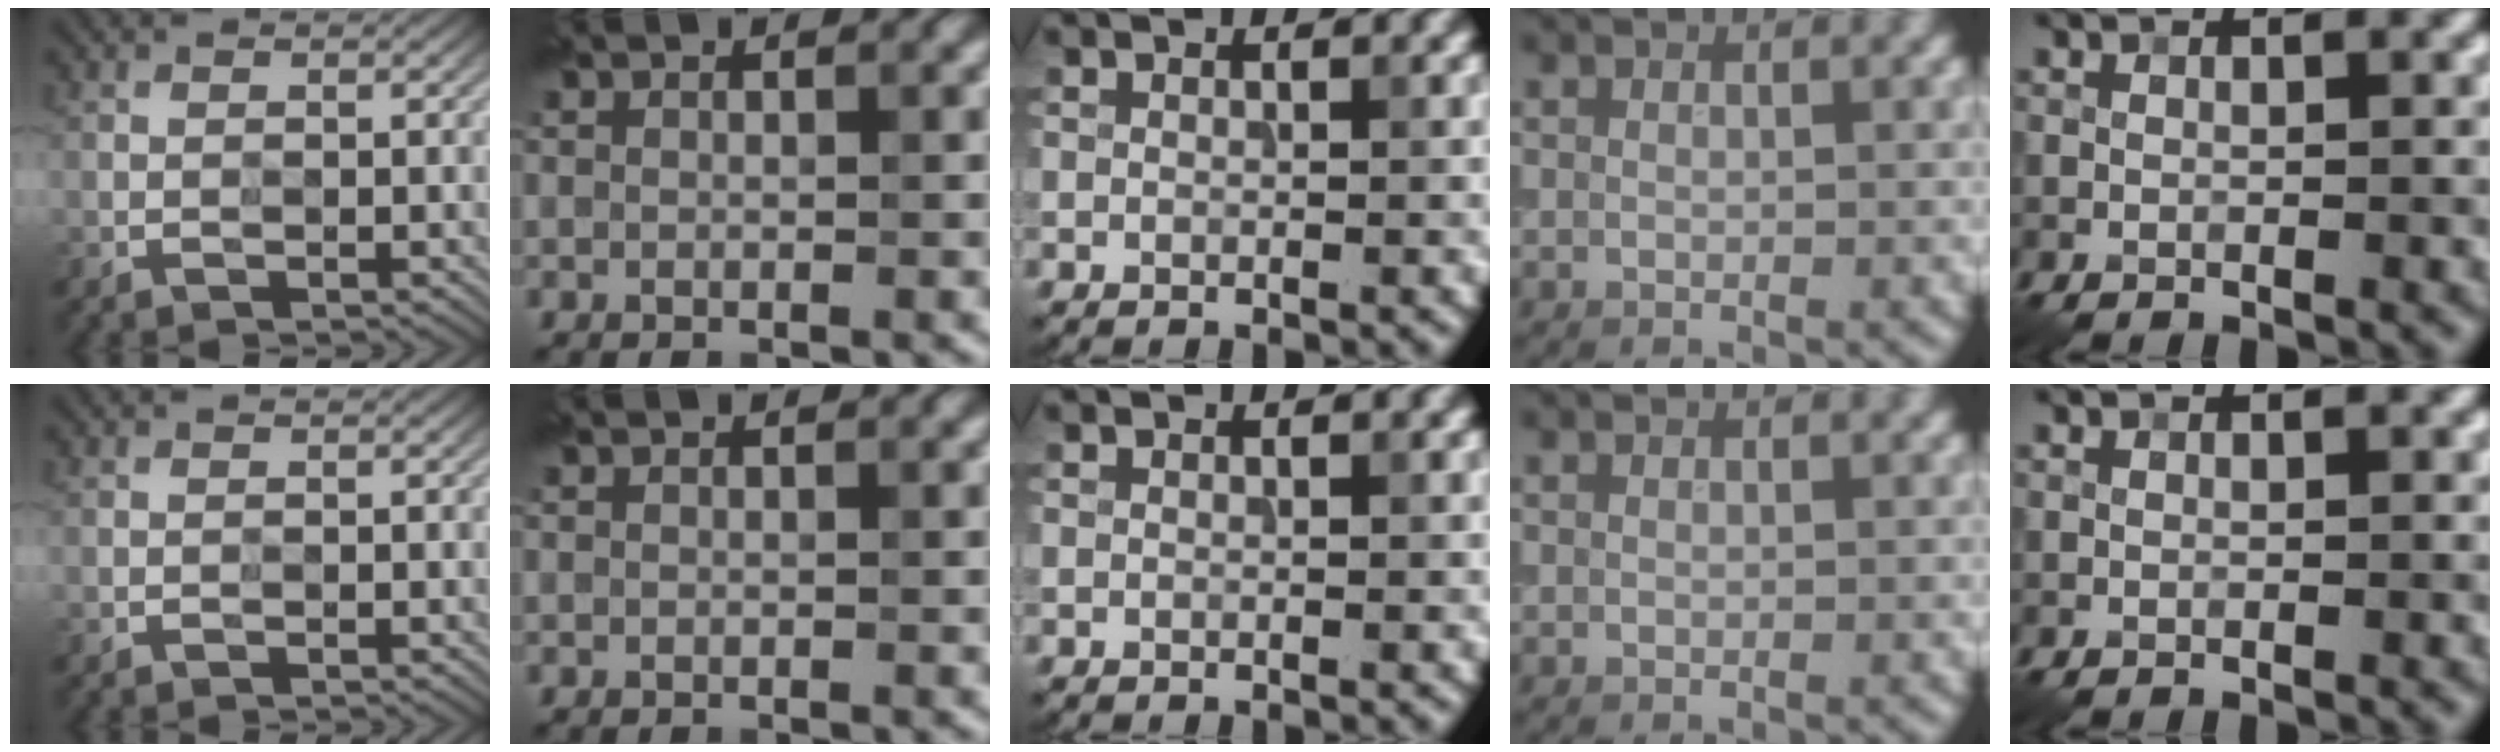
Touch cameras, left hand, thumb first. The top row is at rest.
{}